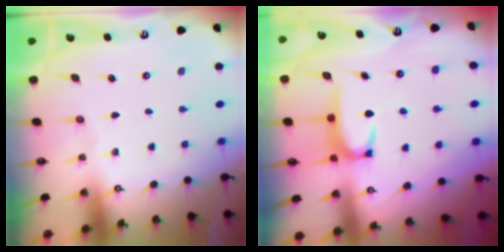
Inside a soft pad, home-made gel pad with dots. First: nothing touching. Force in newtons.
{"total": 3.4, "press": 3.4, "slide": 0.5}